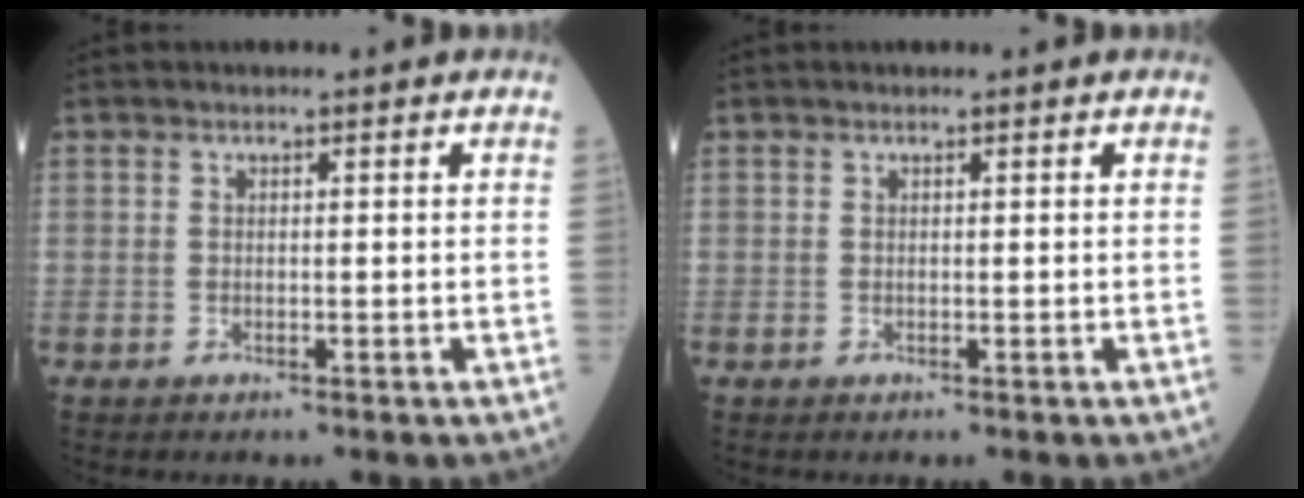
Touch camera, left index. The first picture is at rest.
{"total": 0.0}